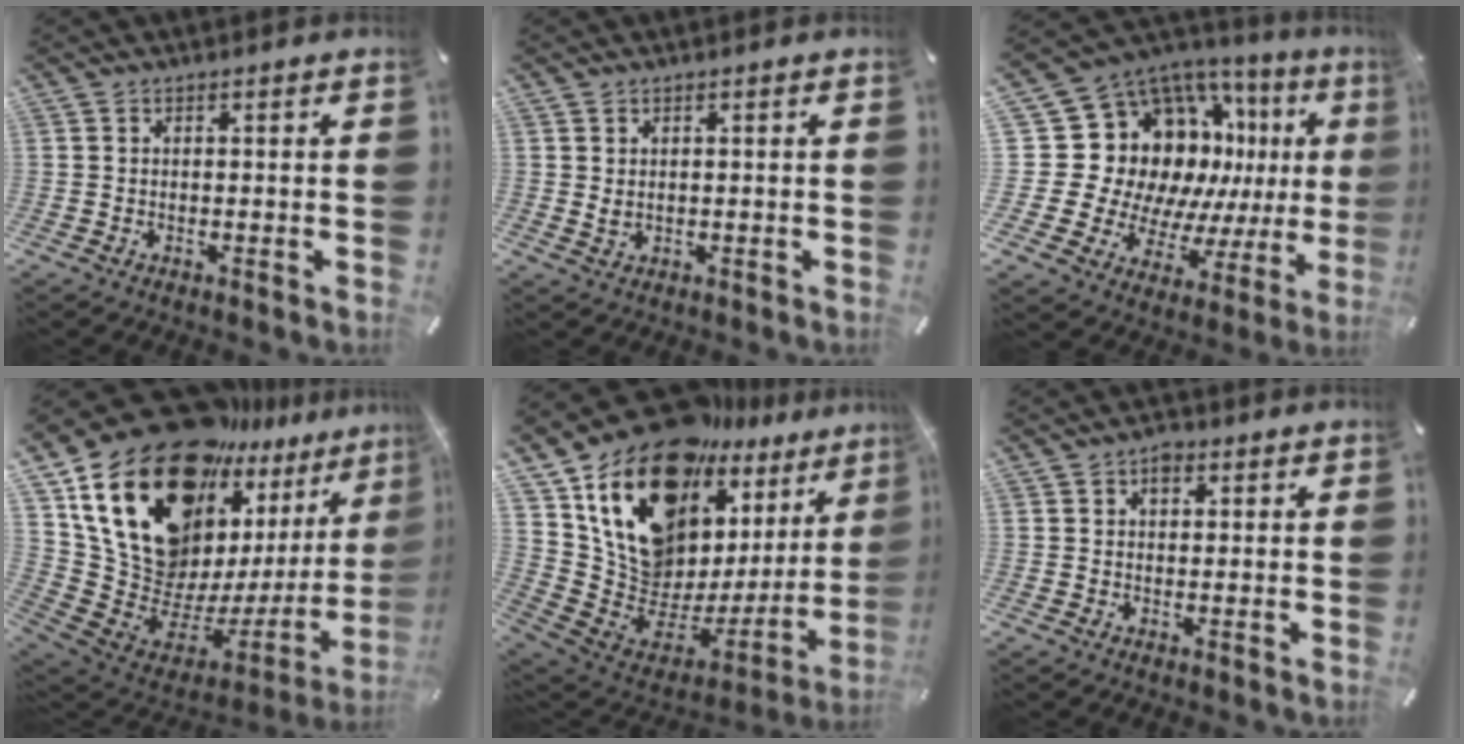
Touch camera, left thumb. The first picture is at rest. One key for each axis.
{"total": 1.8, "fx": 0.5, "fy": 1.4, "fz": 1.0, "tx": -0.021, "ty": 0.004, "tz": 0.009}
{"total": 17.6, "fx": 5.0, "fy": 13.8, "fz": 9.7, "tx": -0.143, "ty": -0.087, "tz": 0.137}
{"total": 25.4, "fx": 14.3, "fy": 14.9, "fz": 14.8, "tx": -0.218, "ty": -0.150, "tz": 0.280}
{"total": 18.2, "fx": 11.9, "fy": 10.7, "fz": 8.8, "tx": -0.135, "ty": -0.126, "tz": 0.216}
{"total": 2.6, "fx": 1.0, "fy": 1.9, "fz": 1.4, "tx": -0.015, "ty": 0.000, "tz": 0.013}